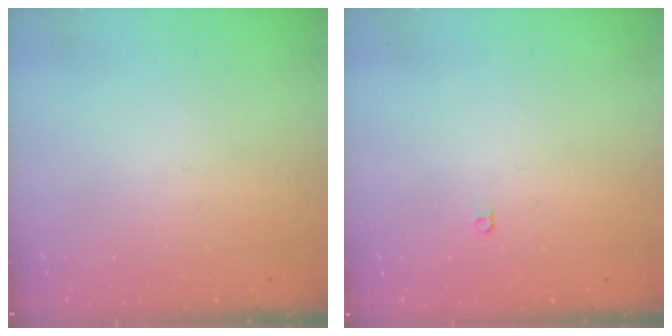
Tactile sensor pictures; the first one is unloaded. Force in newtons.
{"total": 3.6, "press": 3.6, "slide": 0.6}